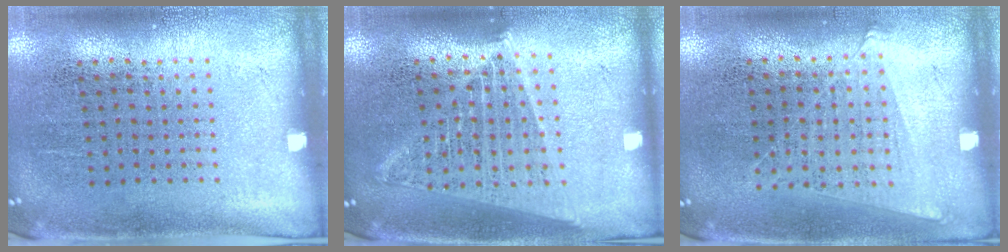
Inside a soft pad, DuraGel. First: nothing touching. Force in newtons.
{"total": 1.7, "press": 1.5, "slide": 0.8}
{"total": 1.1, "press": 1.0, "slide": 0.4}